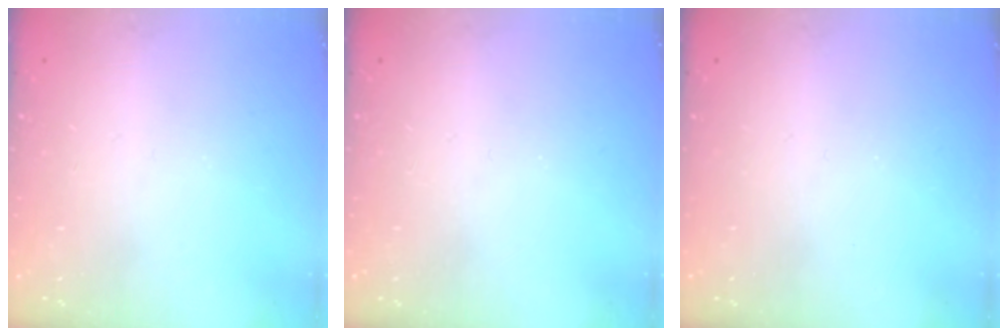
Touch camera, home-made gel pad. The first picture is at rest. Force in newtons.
{"total": 0.0}
{"total": 0.0}